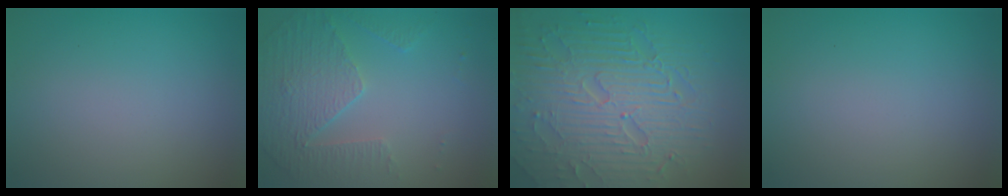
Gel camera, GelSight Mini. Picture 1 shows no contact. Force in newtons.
{"total": 5.0, "press": 3.6, "slide": 3.5}
{"total": 9.0, "press": 6.4, "slide": 6.4}
{"total": 0.0}